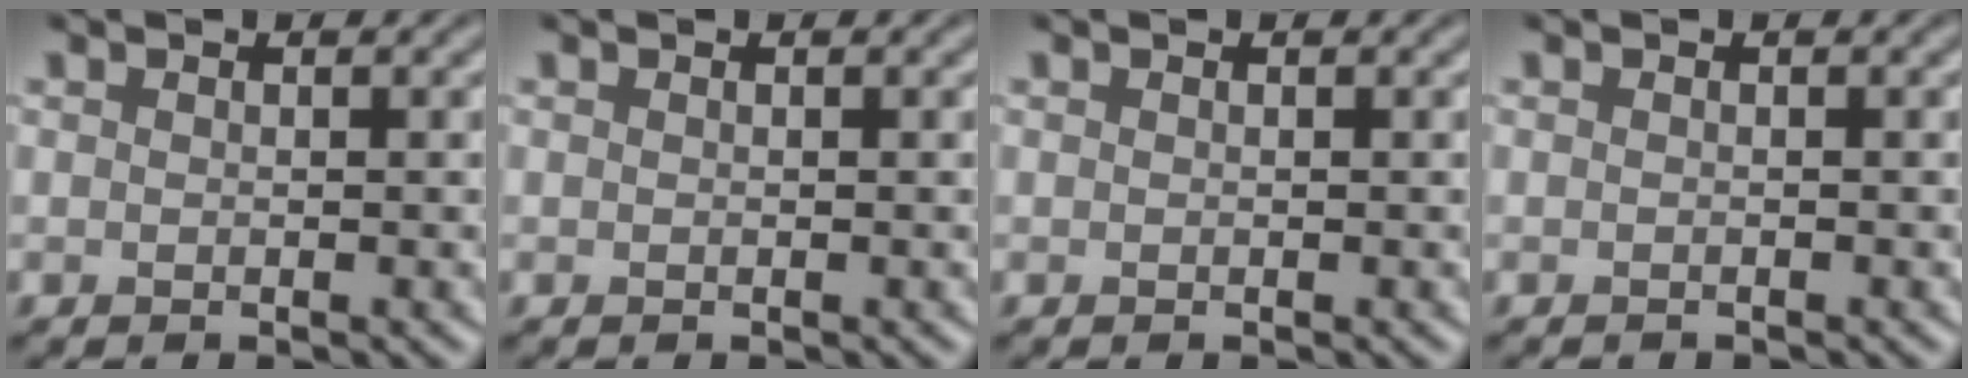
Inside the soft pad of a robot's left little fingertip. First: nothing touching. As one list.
[{"total": 0.0}, {"total": 0.0}, {"total": 0.6, "force": [-0.6, 0.0, 0.1], "torque": [0.002, -0.004, -0.011]}]